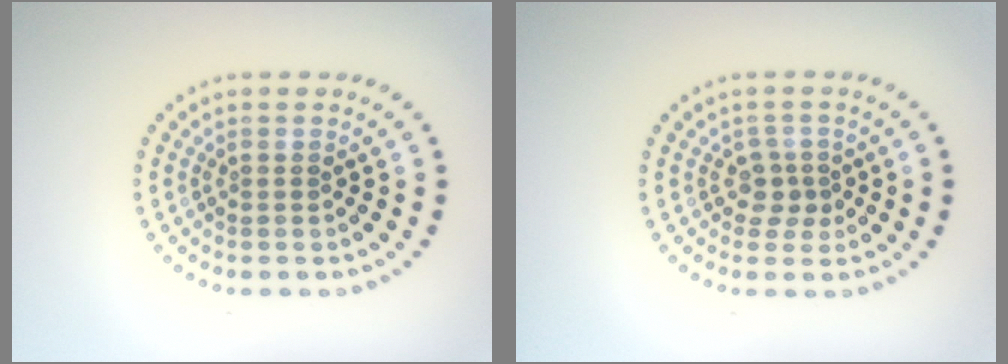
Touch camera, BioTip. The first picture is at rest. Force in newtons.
{"total": 1.9, "press": 1.6, "slide": 1.1}